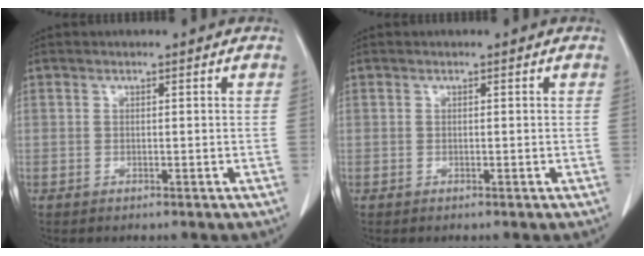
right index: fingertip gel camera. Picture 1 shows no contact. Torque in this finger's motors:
{"motor_torque": [0.01, 0.01, -0.01, 0.00]}